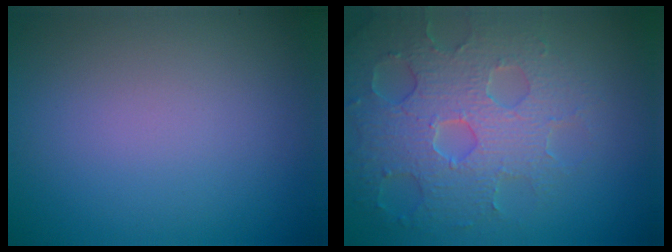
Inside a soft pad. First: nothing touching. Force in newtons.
{"total": 6.5, "press": 5.3, "slide": 3.9}